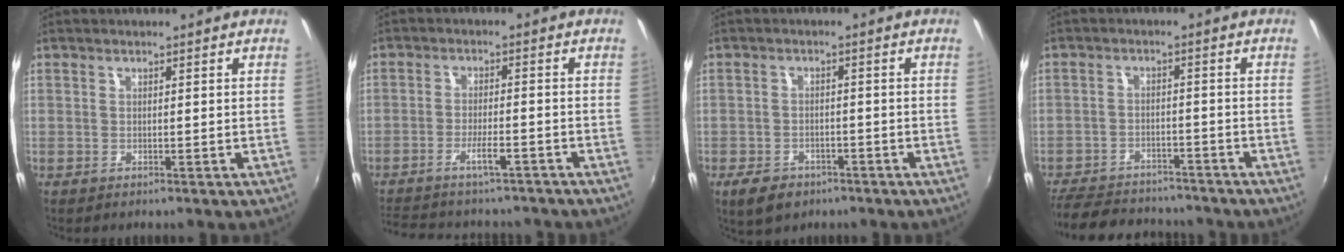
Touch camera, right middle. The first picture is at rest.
{"total": 11.8, "force": [-10.2, 3.0, 5.3], "torque": [-0.120, -0.010, -0.155]}
{"total": 6.0, "force": [-3.9, 3.7, 2.7], "torque": [-0.071, -0.007, -0.060]}
{"total": 15.1, "force": [-12.9, 6.1, 5.2], "torque": [-0.137, 0.007, -0.188]}